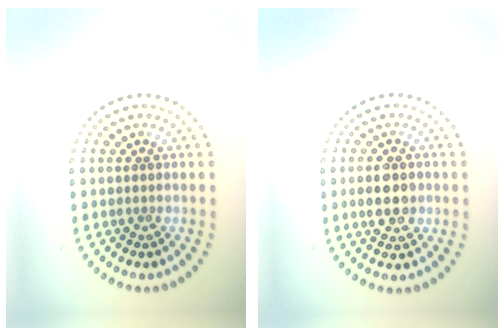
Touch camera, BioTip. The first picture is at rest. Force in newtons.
{"total": 3.0, "press": 3.0, "slide": 0.1}